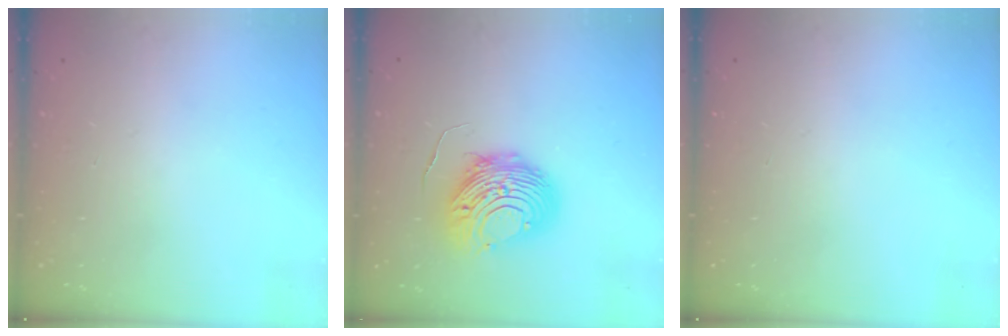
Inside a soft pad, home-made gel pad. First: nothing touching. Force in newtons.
{"total": 10.7, "press": 10.6, "slide": 1.1}
{"total": 0.0}